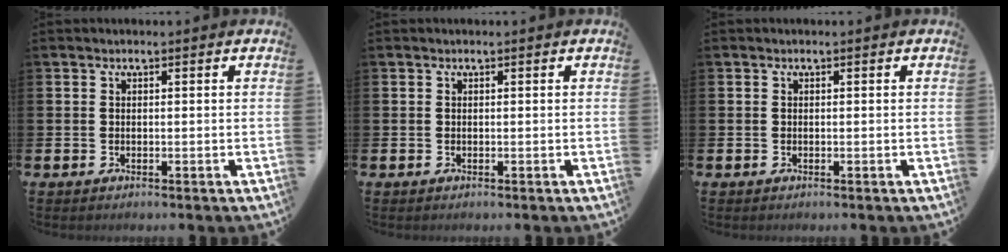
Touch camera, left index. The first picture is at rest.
{"total": 0.0}
{"total": 0.0}